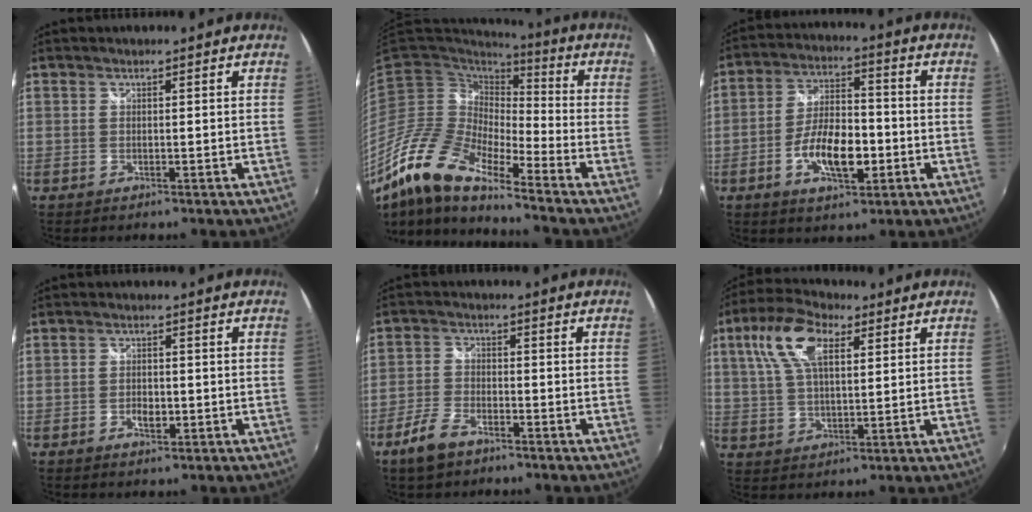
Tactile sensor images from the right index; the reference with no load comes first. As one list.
[{"total": 15.9, "force": [-11.7, 4.1, 9.9], "torque": [-0.179, -0.013, -0.239]}, {"total": 11.0, "force": [-3.5, 5.0, 9.2], "torque": [-0.180, 0.003, -0.058]}, {"total": 2.7, "force": [-0.9, 1.7, 1.8], "torque": [-0.033, -0.002, -0.016]}, {"total": 6.4, "force": [-4.4, 3.1, 3.5], "torque": [-0.088, 0.001, -0.086]}, {"total": 11.7, "force": [4.6, 5.6, 9.2], "torque": [-0.185, 0.028, 0.083]}]